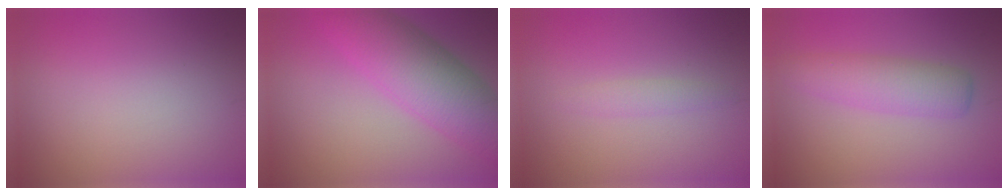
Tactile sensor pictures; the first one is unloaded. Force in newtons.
{"total": 8.2, "press": 8.2, "slide": 0.1}
{"total": 1.3, "press": 1.3, "slide": 0.2}
{"total": 3.9, "press": 3.9, "slide": 0.1}